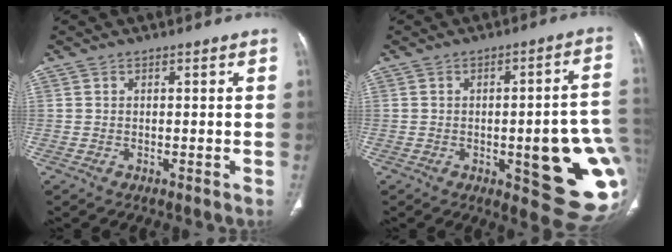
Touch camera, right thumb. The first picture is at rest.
{"total": 20.2, "force": [-3.2, 6.4, 18.9], "torque": [-0.184, 0.009, -0.019]}